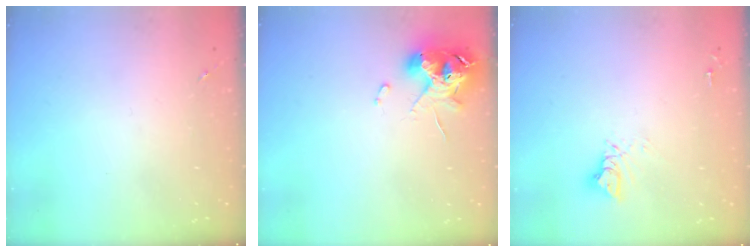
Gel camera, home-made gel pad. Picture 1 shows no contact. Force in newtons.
{"total": 10.8, "press": 10.7, "slide": 1.7}
{"total": 7.3, "press": 7.3, "slide": 0.7}